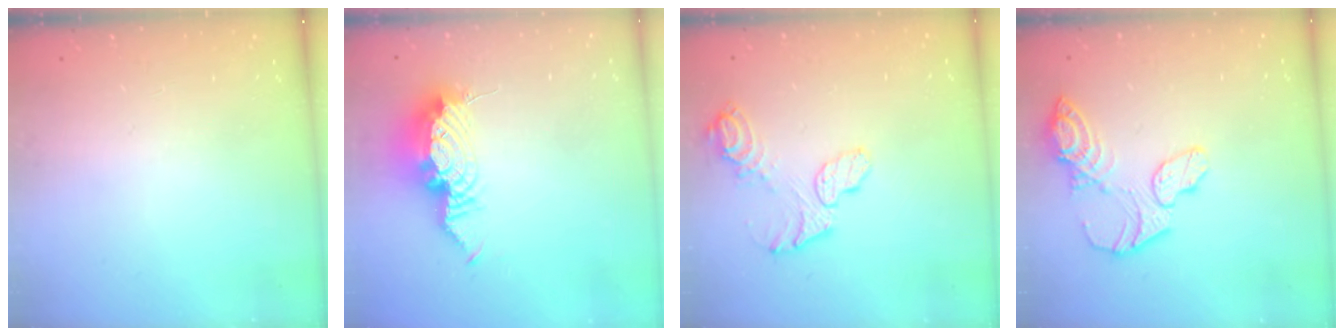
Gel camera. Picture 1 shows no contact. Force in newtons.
{"total": 11.6, "press": 11.3, "slide": 2.7}
{"total": 10.3, "press": 10.3, "slide": 0.9}
{"total": 12.6, "press": 12.5, "slide": 1.1}